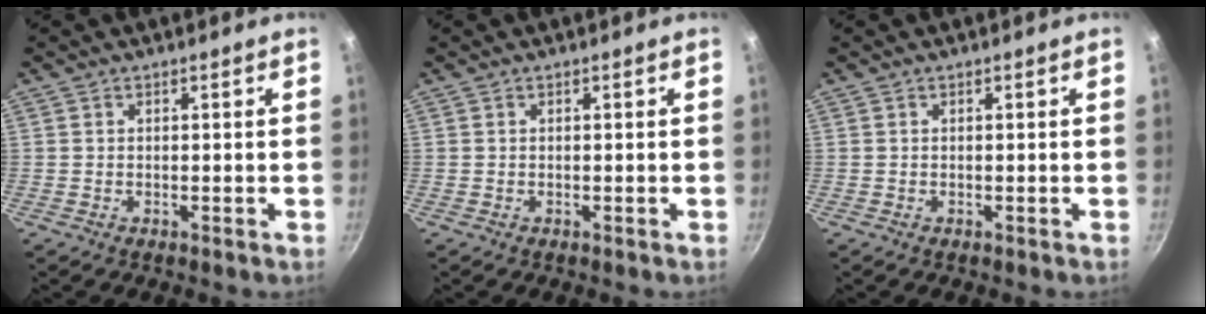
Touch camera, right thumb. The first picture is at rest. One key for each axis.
{"total": 0.0}
{"total": 0.0}